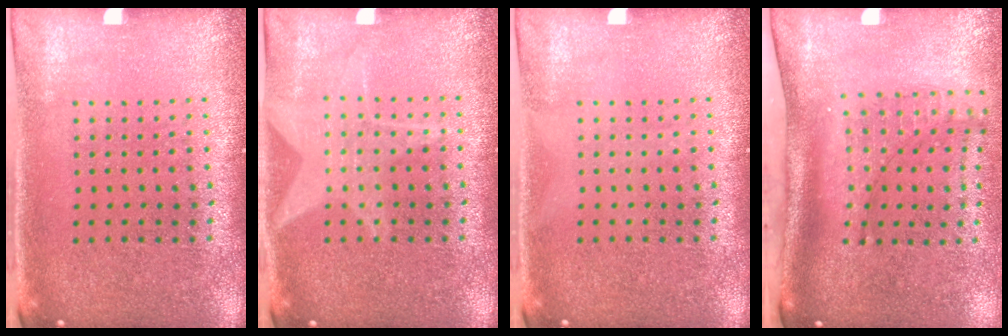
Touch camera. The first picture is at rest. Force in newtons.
{"total": 1.9, "press": 1.9, "slide": 0.2}
{"total": 0.0}
{"total": 2.1, "press": 1.5, "slide": 1.4}